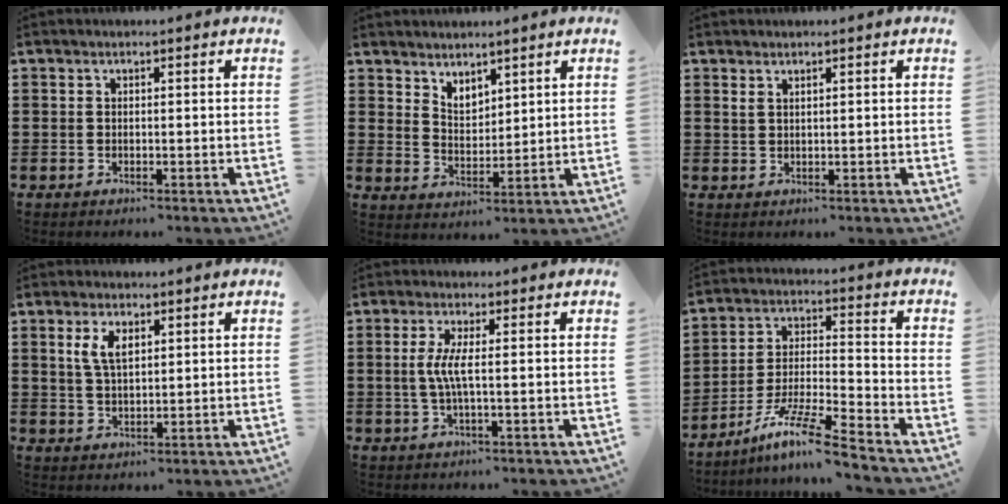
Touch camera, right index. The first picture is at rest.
{"total": 3.3, "force": [3.0, 1.2, 0.0], "torque": [-0.010, -0.006, 0.058]}
{"total": 1.1, "force": [0.9, 0.4, 0.5], "torque": [-0.013, 0.002, 0.017]}
{"total": 4.4, "force": [1.6, 2.1, 3.5], "torque": [-0.078, 0.009, 0.028]}
{"total": 4.0, "force": [-0.1, 0.1, 4.0], "torque": [-0.089, -0.009, -0.009]}
{"total": 10.4, "force": [-8.2, 0.5, 6.3], "torque": [-0.127, 0.005, -0.163]}